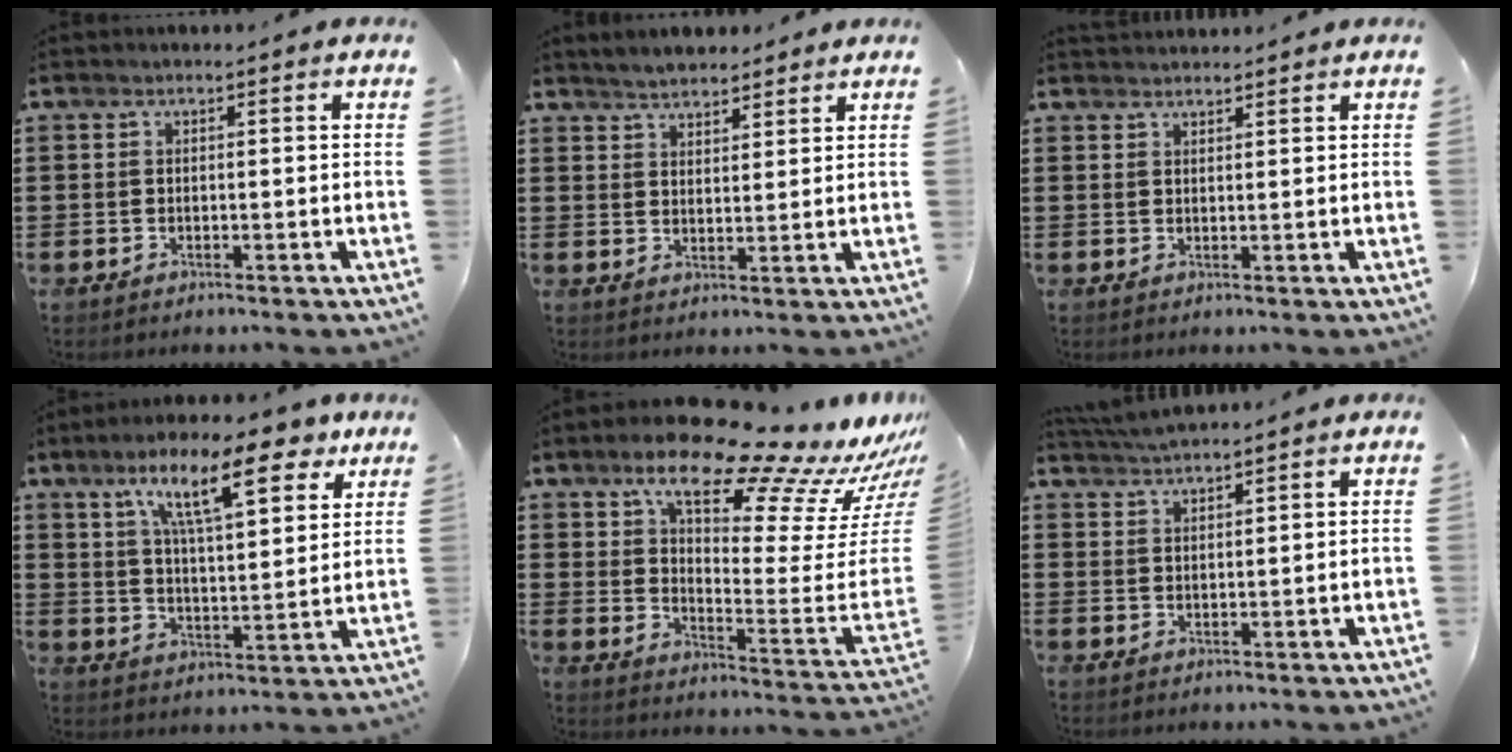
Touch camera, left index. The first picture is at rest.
{"total": 3.2, "force": [3.1, 0.8, 0.1], "torque": [-0.012, -0.003, 0.059]}
{"total": 1.5, "force": [1.5, 0.2, 0.1], "torque": [-0.004, 0.001, 0.030]}
{"total": 13.8, "force": [8.7, 3.5, 10.1], "torque": [-0.174, -0.025, 0.140]}
{"total": 15.5, "force": [12.0, 3.3, 9.2], "torque": [-0.155, -0.095, 0.192]}
{"total": 3.0, "force": [2.9, -0.1, 0.4], "torque": [-0.016, -0.002, 0.057]}